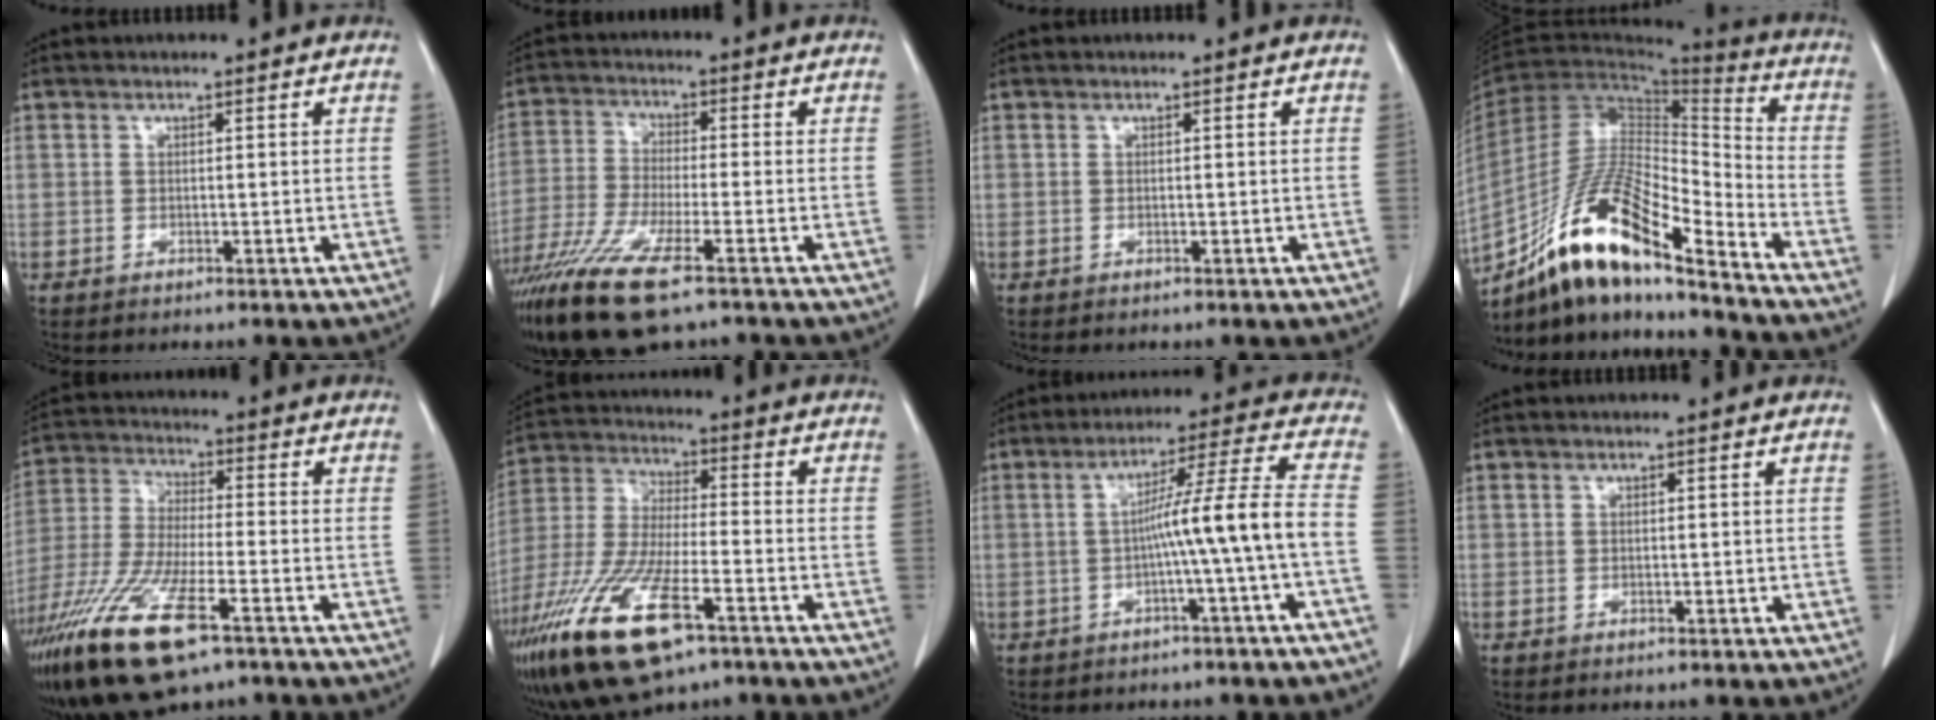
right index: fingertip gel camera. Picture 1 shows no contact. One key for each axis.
{"total": 14.3, "fx": -9.3, "fy": 2.5, "fz": 10.5, "tx": -0.224, "ty": -0.037, "tz": -0.173}
{"total": 0.0}
{"total": 17.6, "fx": -12.6, "fy": 2.8, "fz": 12.0, "tx": -0.221, "ty": 0.002, "tz": -0.225}
{"total": 16.4, "fx": -9.8, "fy": 3.6, "fz": 12.7, "tx": -0.280, "ty": -0.040, "tz": -0.182}
{"total": 18.7, "fx": -10.5, "fy": 5.1, "fz": 14.7, "tx": -0.333, "ty": -0.038, "tz": -0.190}
{"total": 12.5, "fx": -2.6, "fy": -2.6, "fz": 12.0, "tx": -0.167, "ty": 0.023, "tz": -0.041}
{"total": 0.0}